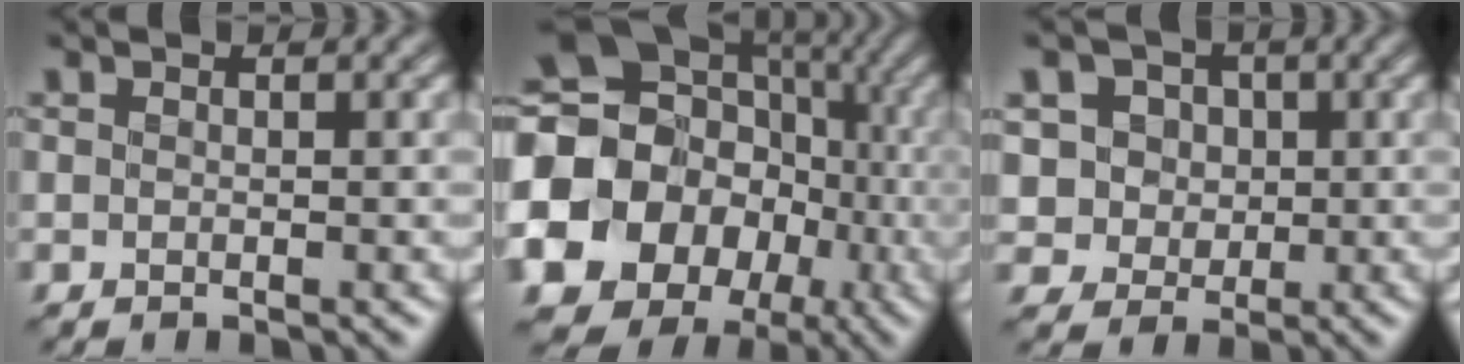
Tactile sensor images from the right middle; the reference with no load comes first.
{"total": 20.3, "force": [-4.5, 18.0, 8.3], "torque": [-0.169, -0.021, -0.094]}
{"total": 6.3, "force": [2.3, 5.3, 2.5], "torque": [-0.037, 0.014, 0.022]}